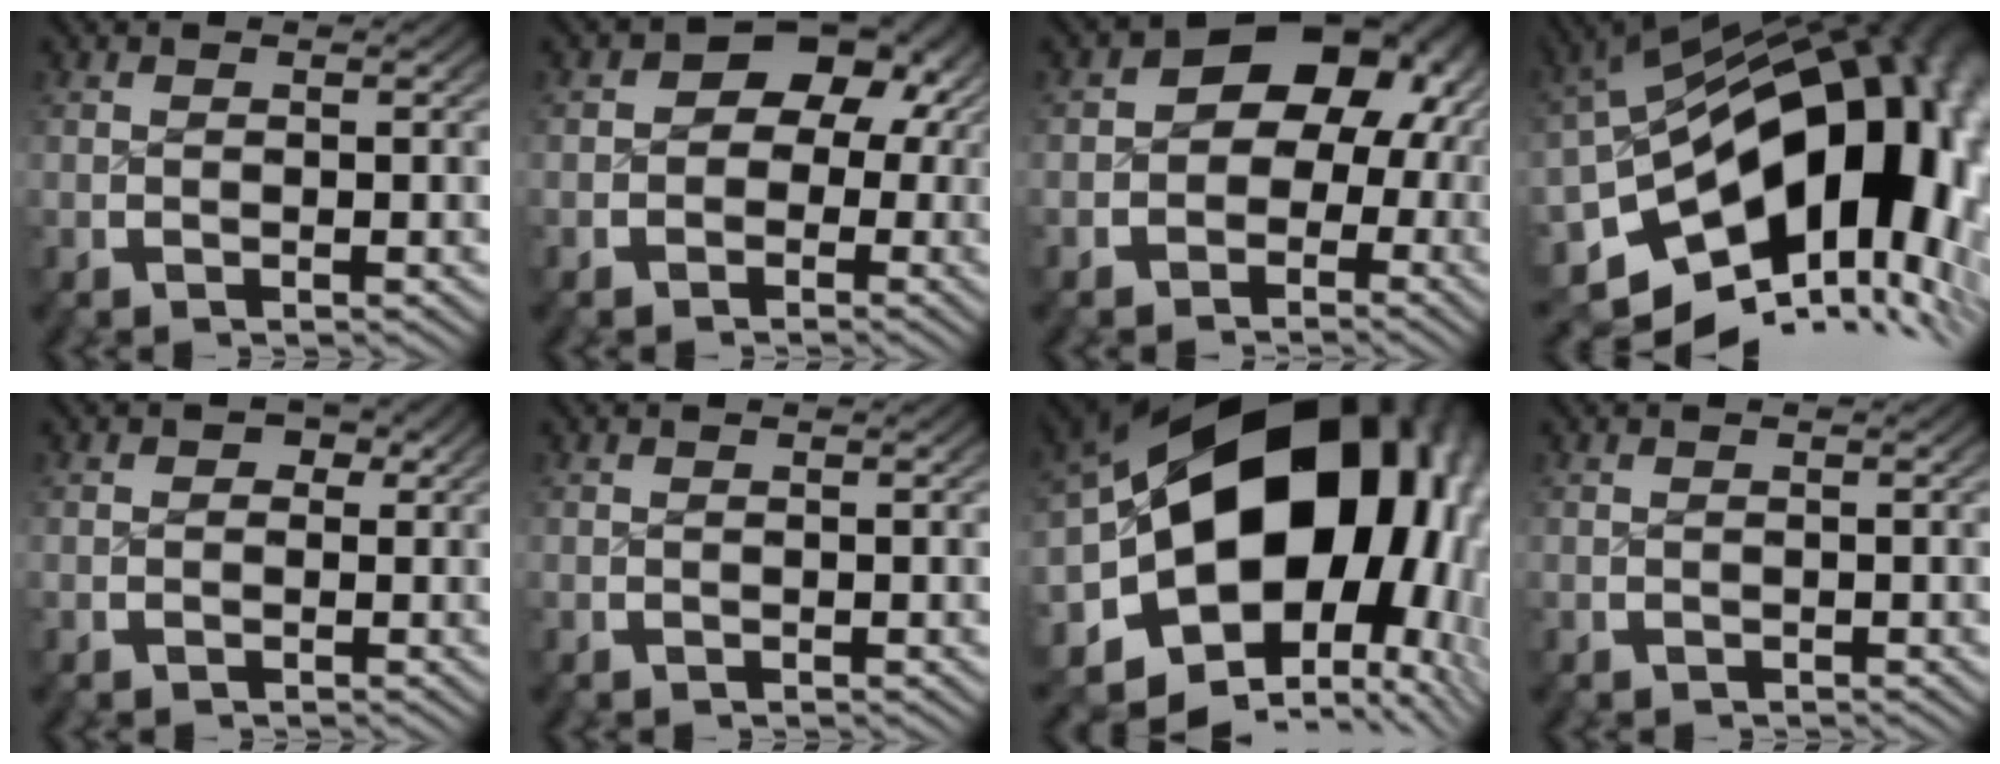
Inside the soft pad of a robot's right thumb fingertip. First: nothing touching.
{"total": 6.2, "force": [1.3, 5.0, 3.4], "torque": [-0.042, 0.002, 0.009]}
{"total": 8.0, "force": [0.9, 6.3, 4.8], "torque": [-0.062, 0.001, 0.002]}
{"total": 24.9, "force": [-2.9, 15.3, 19.5], "torque": [-0.282, -0.032, -0.028]}
{"total": 1.5, "force": [0.3, 1.5, 0.1], "torque": [0.004, -0.009, 0.004]}
{"total": 0.0}
{"total": 27.6, "force": [0.6, 18.7, 20.3], "torque": [-0.353, -0.038, 0.016]}
{"total": 0.5, "force": [0.0, -0.1, -0.5], "torque": [0.009, 0.001, -0.001]}